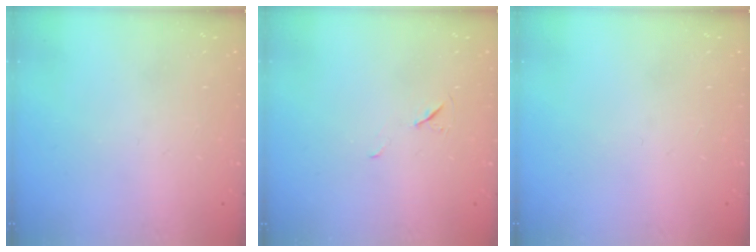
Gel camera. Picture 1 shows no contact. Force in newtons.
{"total": 4.9, "press": 4.4, "slide": 2.2}
{"total": 0.0}